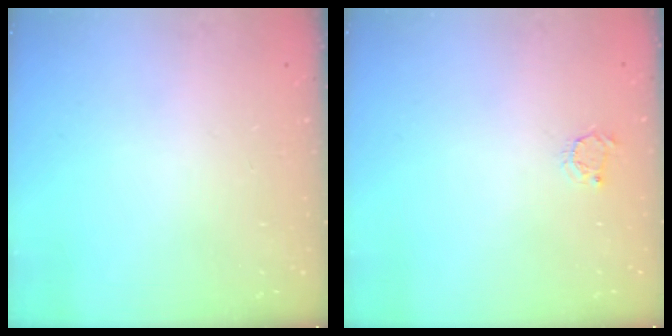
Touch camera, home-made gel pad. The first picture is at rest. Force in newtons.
{"total": 2.9, "press": 2.8, "slide": 0.4}